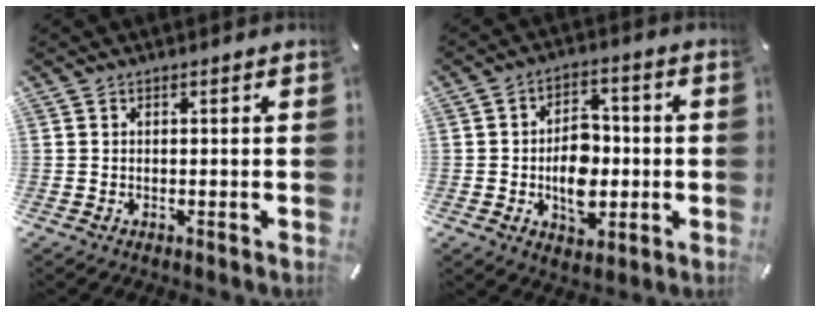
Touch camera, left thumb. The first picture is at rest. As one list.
[{"total": 10.4, "force": [-1.6, 7.4, 7.2], "torque": [-0.111, 0.004, -0.029]}]